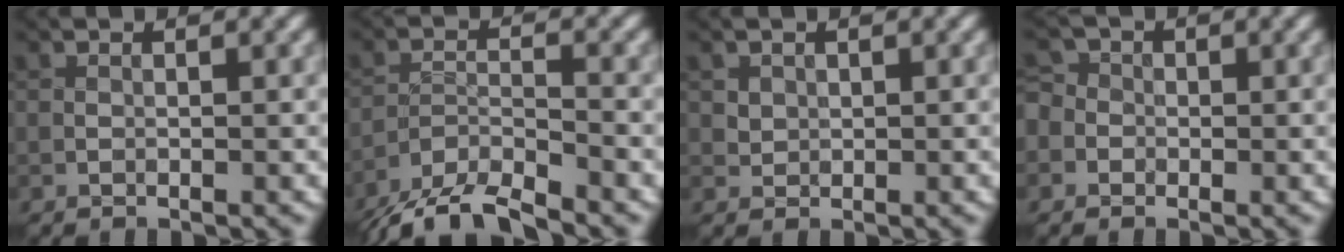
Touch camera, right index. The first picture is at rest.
{"total": 6.9, "force": [-6.2, 1.5, 2.8], "torque": [-0.054, -0.012, -0.113]}
{"total": 1.3, "force": [0.4, 1.2, 0.4], "torque": [0.000, -0.005, 0.019]}
{"total": 3.6, "force": [-1.3, 3.2, 1.0], "torque": [0.004, 0.014, -0.048]}